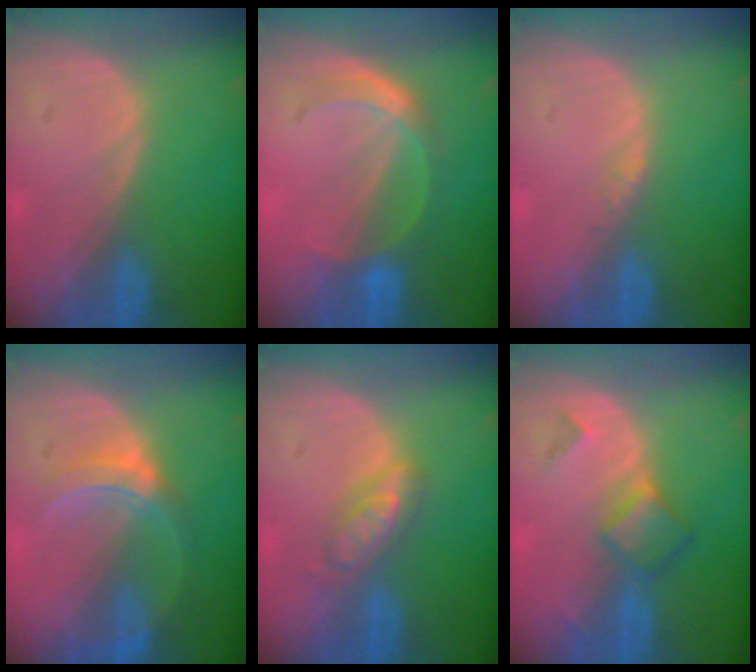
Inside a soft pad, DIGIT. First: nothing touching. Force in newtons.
{"total": 4.6, "press": 4.5, "slide": 0.6}
{"total": 0.8, "press": 0.8, "slide": 0.1}
{"total": 5.9, "press": 5.7, "slide": 1.6}
{"total": 4.5, "press": 4.5, "slide": 0.6}
{"total": 5.1, "press": 4.4, "slide": 2.6}